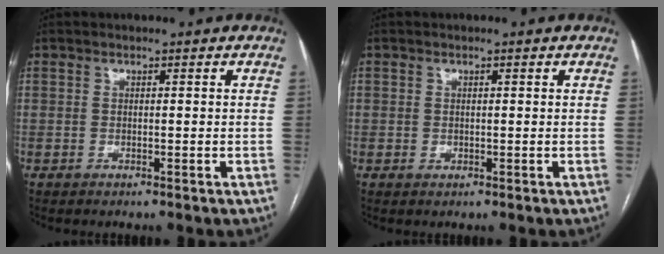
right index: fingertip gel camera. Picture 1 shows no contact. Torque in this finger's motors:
{"motor_torque": [-0.26, -0.03, -0.64, -0.13]}